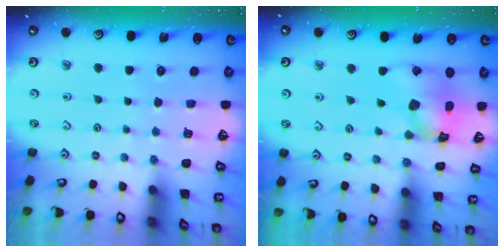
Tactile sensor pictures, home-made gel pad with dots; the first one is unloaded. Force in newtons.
{"total": 14.9, "press": 14.8, "slide": 1.9}